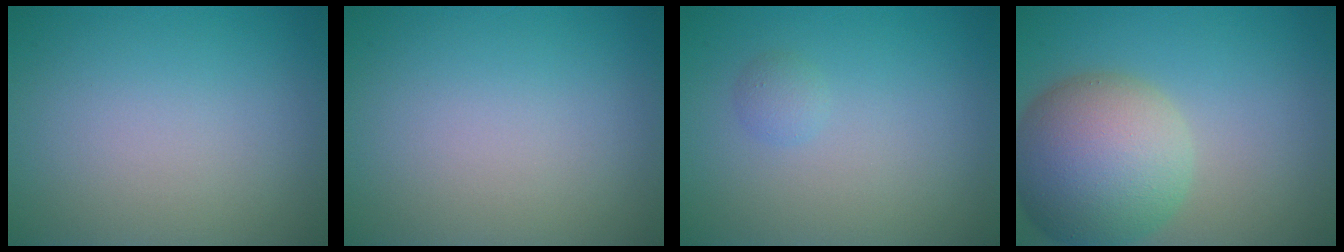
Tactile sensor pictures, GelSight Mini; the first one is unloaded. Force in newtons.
{"total": 0.0}
{"total": 0.9, "press": 0.9, "slide": 0.1}
{"total": 9.9, "press": 9.9, "slide": 0.4}